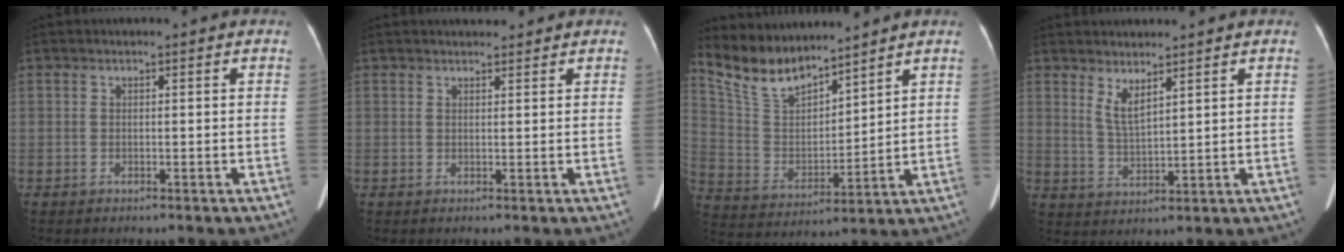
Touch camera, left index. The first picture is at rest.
{"total": 2.5, "force": [2.4, 0.7, 0.7], "torque": [-0.006, 0.015, 0.034]}
{"total": 10.6, "force": [9.8, 2.9, 2.8], "torque": [-0.071, 0.010, 0.206]}
{"total": 3.5, "force": [2.6, 0.5, 2.4], "torque": [-0.053, -0.014, 0.058]}